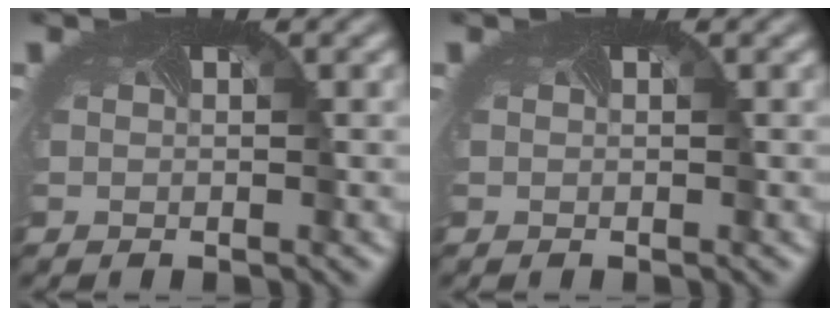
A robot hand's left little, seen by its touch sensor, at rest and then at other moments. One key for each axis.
{"total": 0.0}